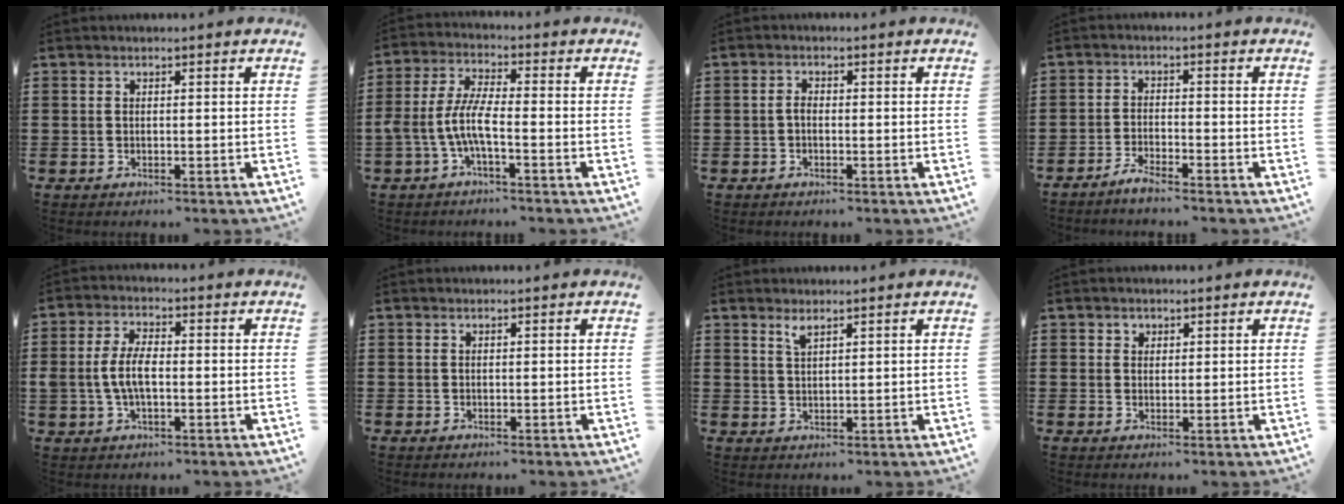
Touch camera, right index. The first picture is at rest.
{"total": 6.0, "force": [-2.4, 1.3, 5.3], "torque": [-0.133, -0.012, -0.054]}
{"total": 1.4, "force": [-0.5, 0.7, 1.1], "torque": [-0.022, 0.001, -0.010]}
{"total": 2.5, "force": [-2.4, 0.0, 0.6], "torque": [-0.012, 0.004, -0.047]}
{"total": 5.5, "force": [-0.6, 2.7, 4.8], "torque": [-0.116, -0.002, -0.019]}
{"total": 0.0}
{"total": 1.8, "force": [1.4, 0.3, 1.0], "torque": [-0.024, 0.001, 0.026]}
{"total": 1.4, "force": [0.7, 1.2, 0.1], "torque": [-0.008, 0.006, 0.013]}